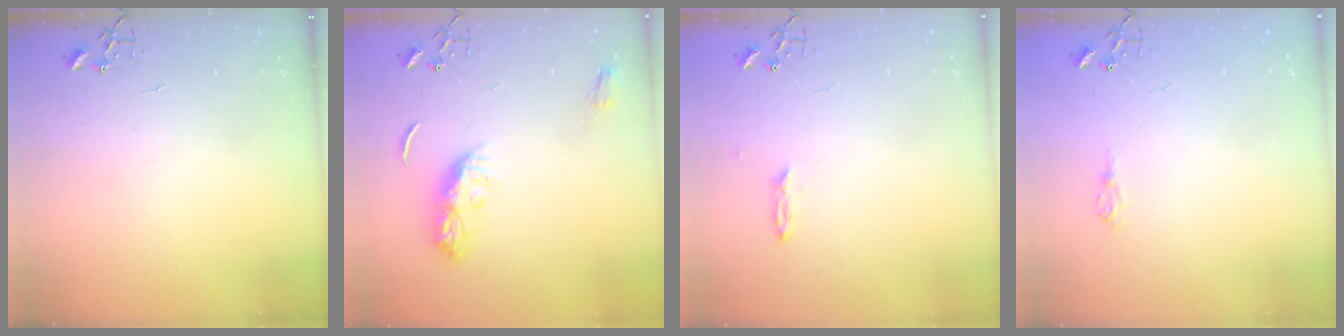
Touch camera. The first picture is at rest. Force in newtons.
{"total": 9.0, "press": 9.0, "slide": 0.2}
{"total": 2.3, "press": 2.2, "slide": 0.4}
{"total": 6.5, "press": 6.5, "slide": 0.9}